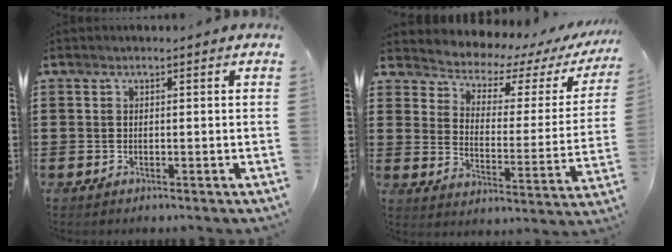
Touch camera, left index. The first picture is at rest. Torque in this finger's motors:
{"motor_torque": [1.37, -0.77, 0.18, 0.05]}